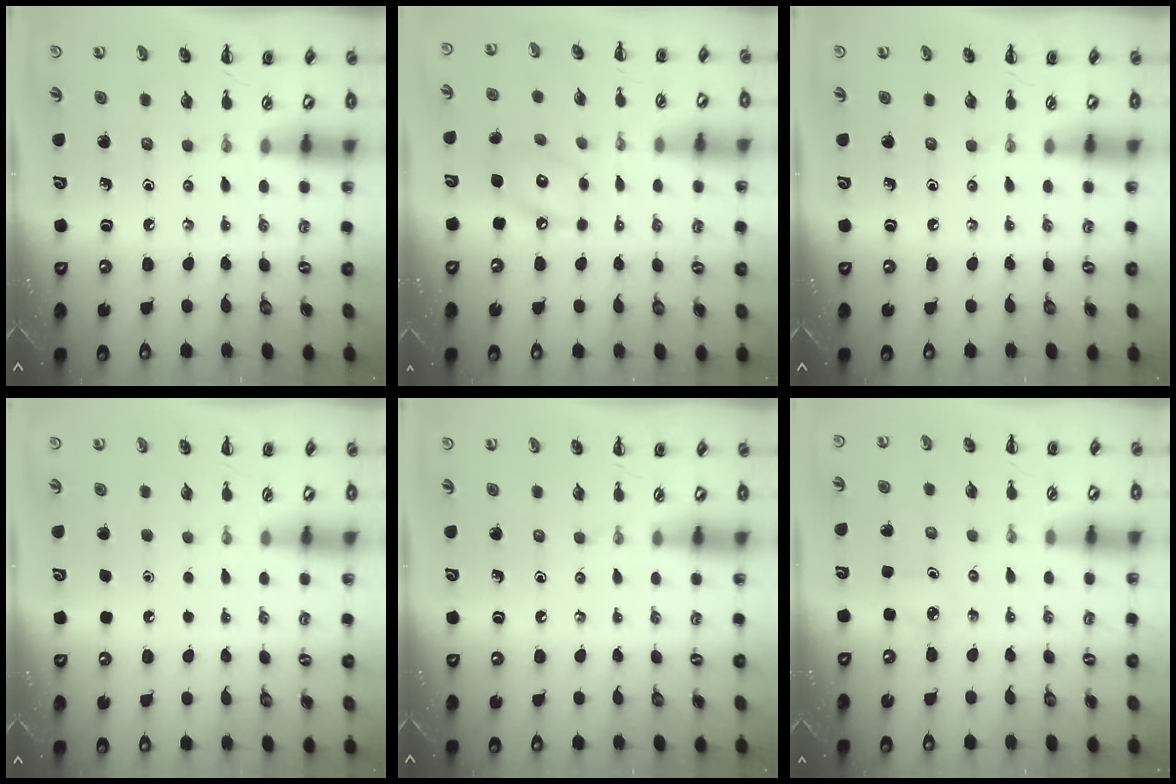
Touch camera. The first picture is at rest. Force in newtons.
{"total": 8.6, "press": 8.5, "slide": 0.8}
{"total": 0.0}
{"total": 1.6, "press": 1.6, "slide": 0.1}
{"total": 0.0}
{"total": 4.4, "press": 4.3, "slide": 1.2}